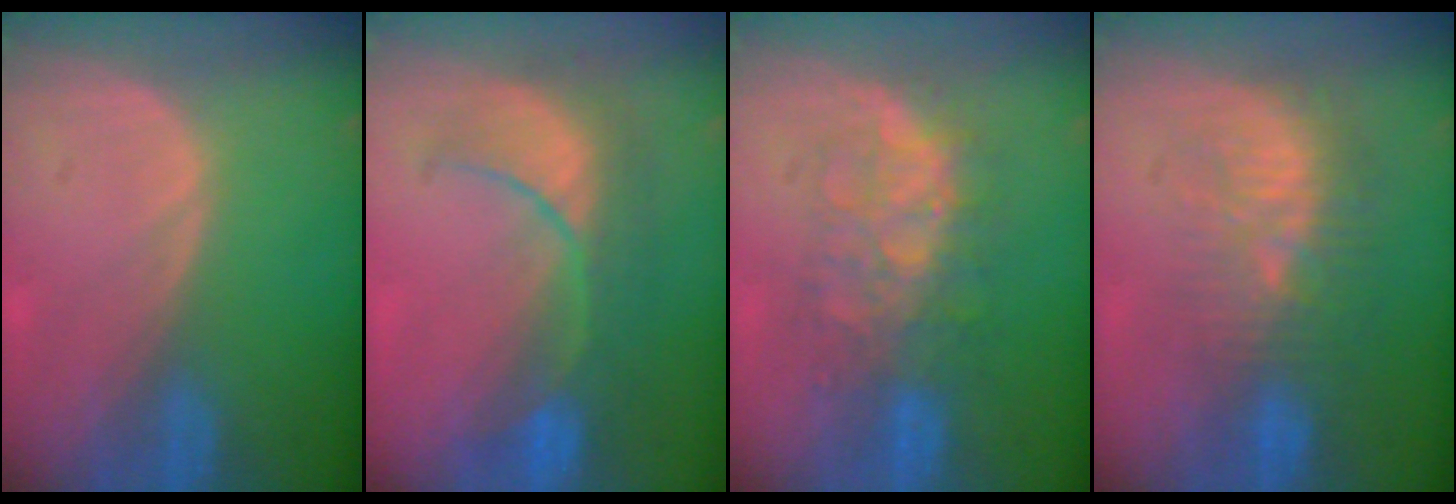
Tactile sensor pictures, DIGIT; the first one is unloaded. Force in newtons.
{"total": 8.4, "press": 8.3, "slide": 0.7}
{"total": 8.2, "press": 8.0, "slide": 1.5}
{"total": 9.6, "press": 8.9, "slide": 3.5}